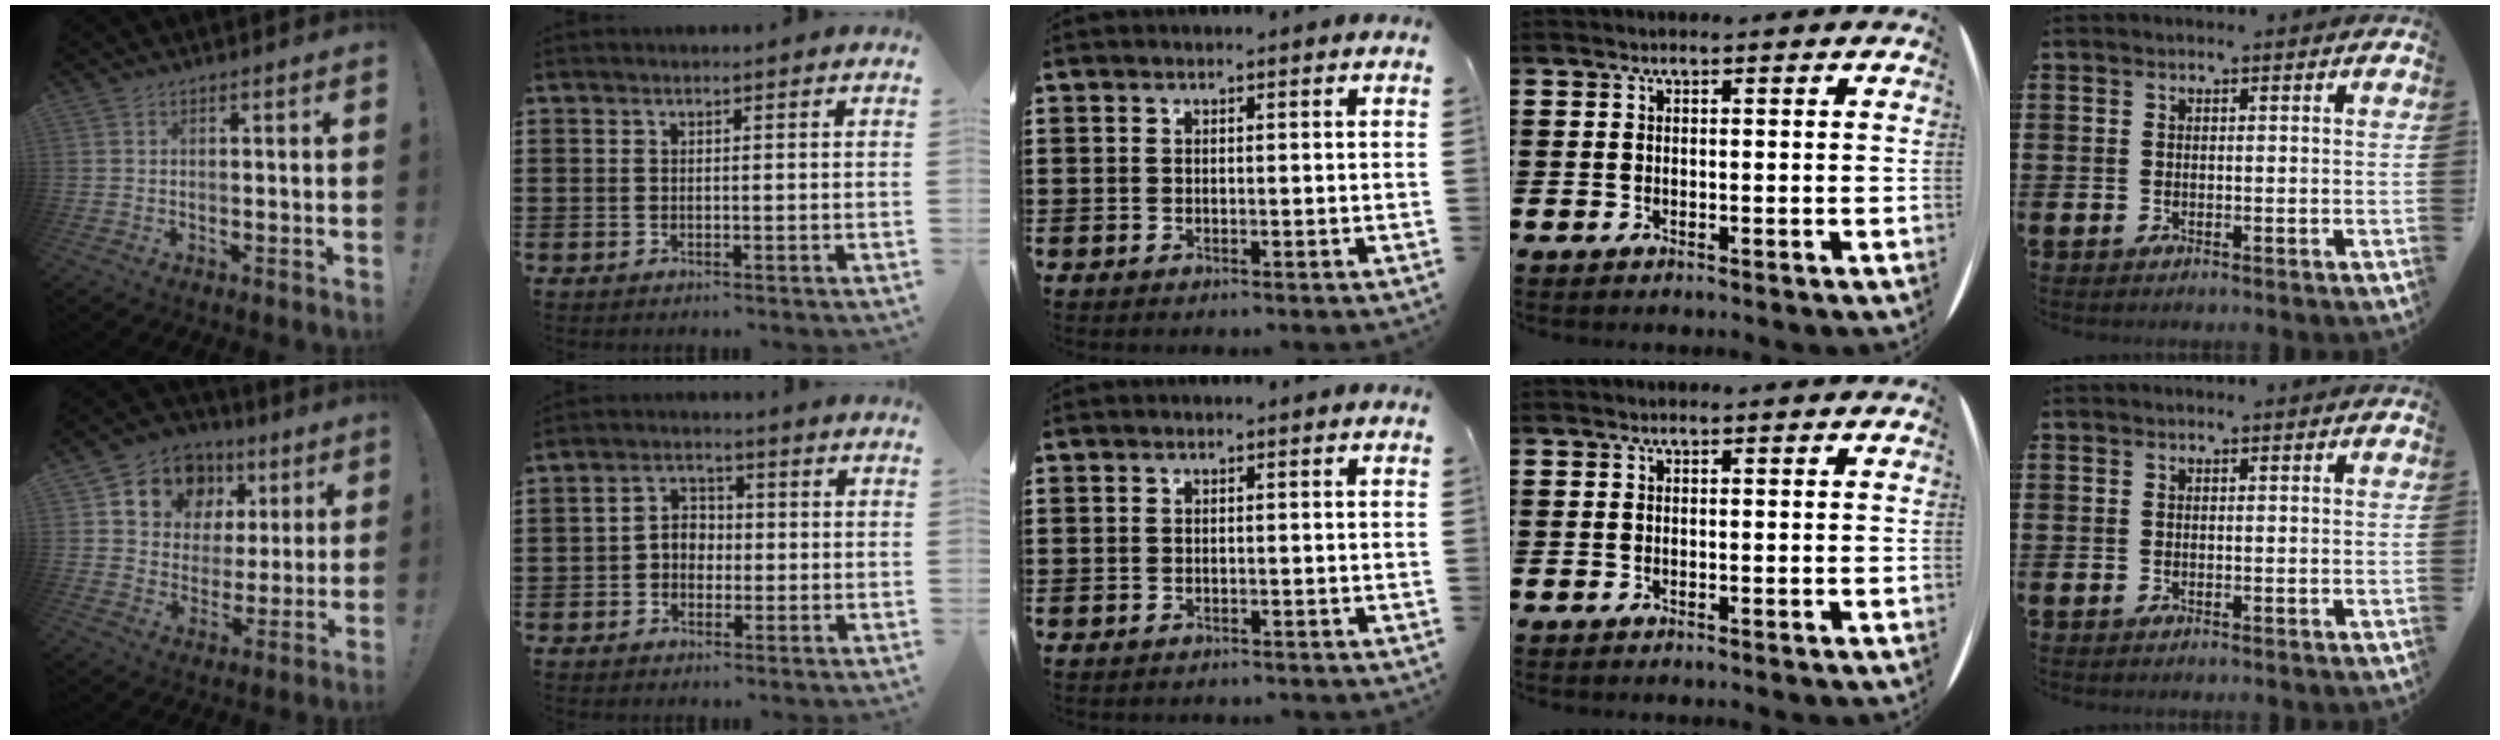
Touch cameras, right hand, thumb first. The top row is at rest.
{"thumb": {"total": 13.4, "force": [6.5, 10.6, 5.1], "torque": [-0.076, -0.030, 0.128]}, "index": {"total": 3.3, "force": [-1.1, 2.6, 1.6], "torque": [-0.038, 0.009, -0.024]}, "middle": {"total": 0.7, "force": [-0.6, 0.2, -0.1], "torque": [0.000, 0.000, -0.014]}}